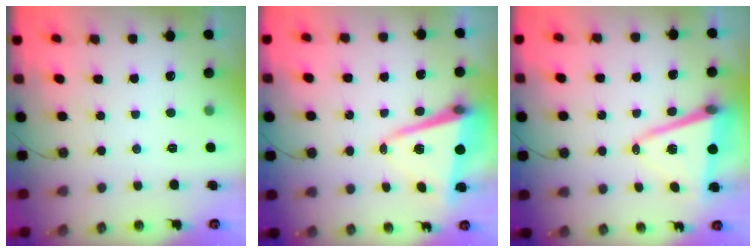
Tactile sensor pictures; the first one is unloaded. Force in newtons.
{"total": 9.9, "press": 9.8, "slide": 1.6}
{"total": 10.2, "press": 9.7, "slide": 3.1}